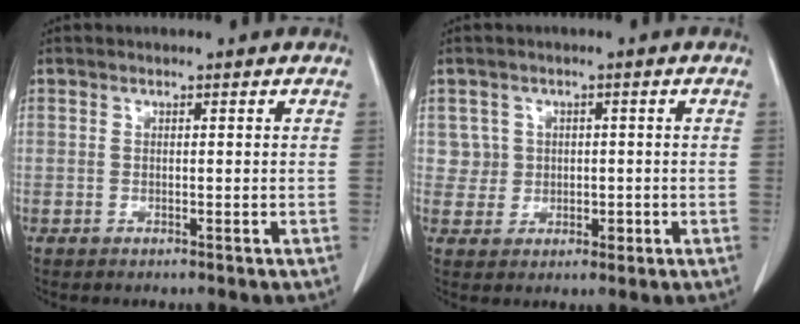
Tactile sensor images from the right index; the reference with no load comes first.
{"total": 3.6, "force": [0.5, 3.5, 0.2], "torque": [0.007, 0.007, 0.014]}